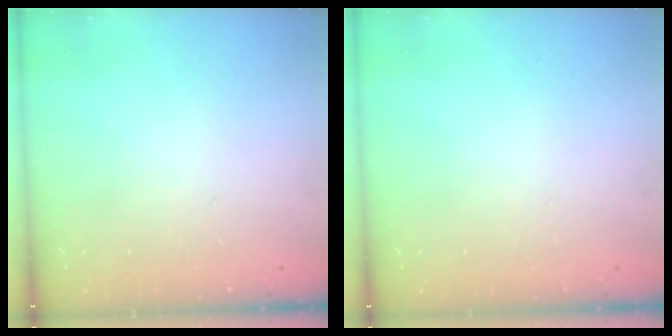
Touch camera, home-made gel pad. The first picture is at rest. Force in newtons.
{"total": 0.0}